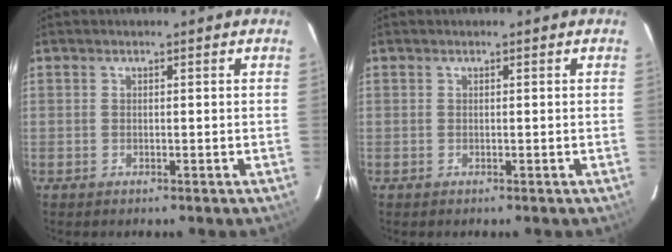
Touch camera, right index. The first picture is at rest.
{"total": 0.0}